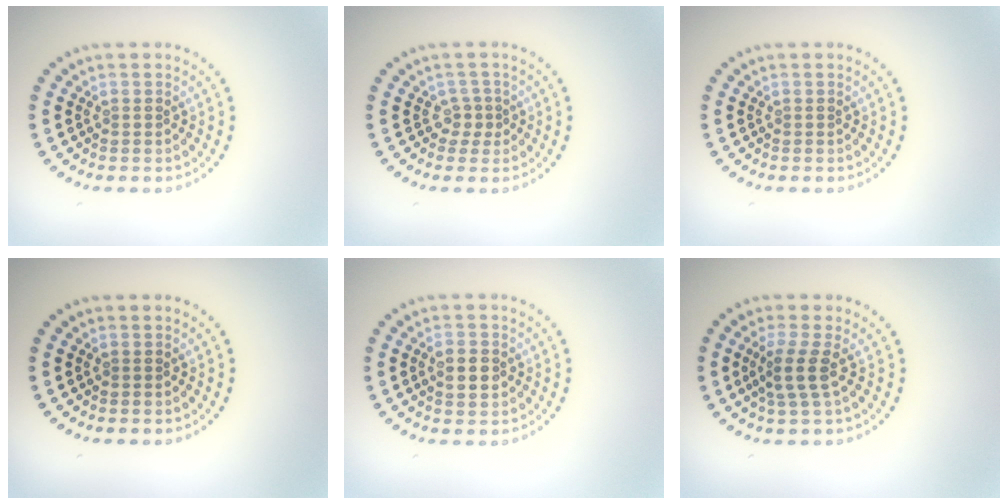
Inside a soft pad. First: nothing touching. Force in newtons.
{"total": 1.5, "press": 1.0, "slide": 1.2}
{"total": 0.0}
{"total": 0.0}
{"total": 2.2, "press": 2.2, "slide": 0.1}
{"total": 2.7, "press": 2.1, "slide": 1.6}